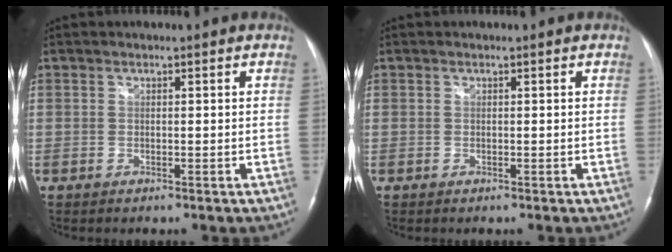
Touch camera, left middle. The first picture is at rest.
{"total": 0.0}